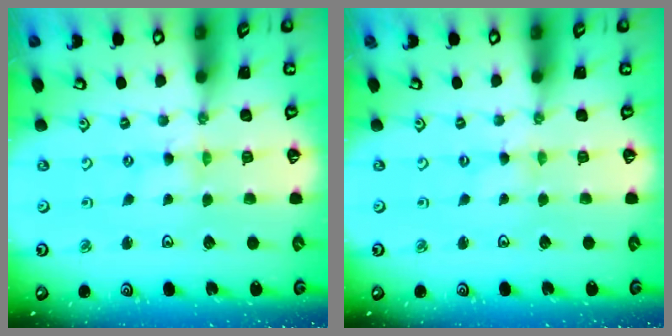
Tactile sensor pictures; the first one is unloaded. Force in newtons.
{"total": 0.0}